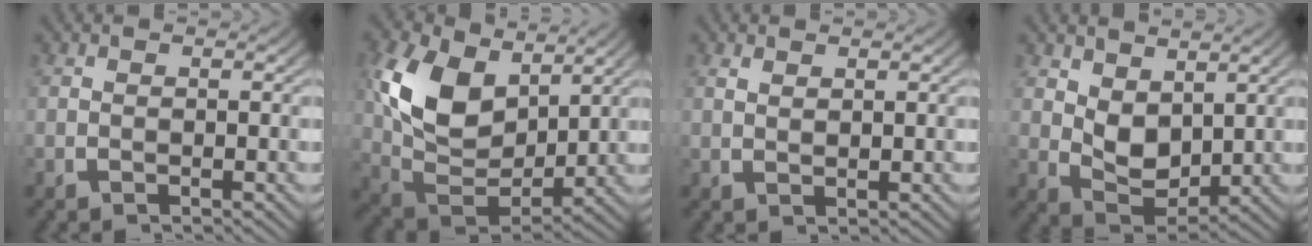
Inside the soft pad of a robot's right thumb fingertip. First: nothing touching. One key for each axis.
{"total": 10.7, "fx": 1.4, "fy": 6.8, "fz": 8.2, "tx": -0.186, "ty": -0.035, "tz": 0.038}
{"total": 1.0, "fx": 0.9, "fy": 0.2, "fz": 0.3, "tx": 0.002, "ty": 0.002, "tz": 0.023}
{"total": 4.8, "fx": 1.1, "fy": 3.1, "fz": 3.4, "tx": -0.071, "ty": -0.026, "tz": 0.029}